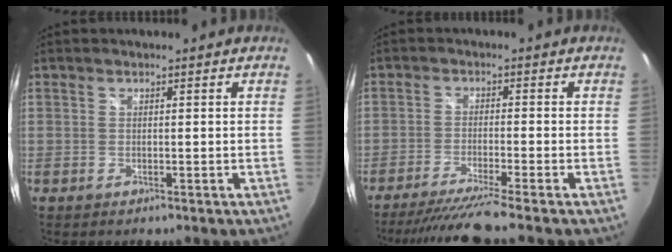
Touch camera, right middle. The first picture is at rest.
{"total": 9.6, "force": [-8.3, -1.7, 4.6], "torque": [-0.100, -0.020, -0.139]}